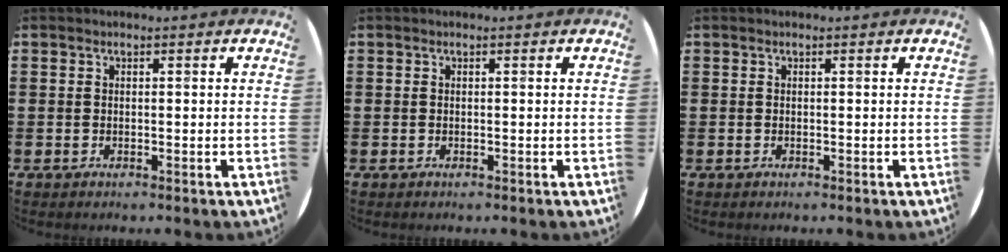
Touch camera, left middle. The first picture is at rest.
{"total": 0.0}
{"total": 0.0}